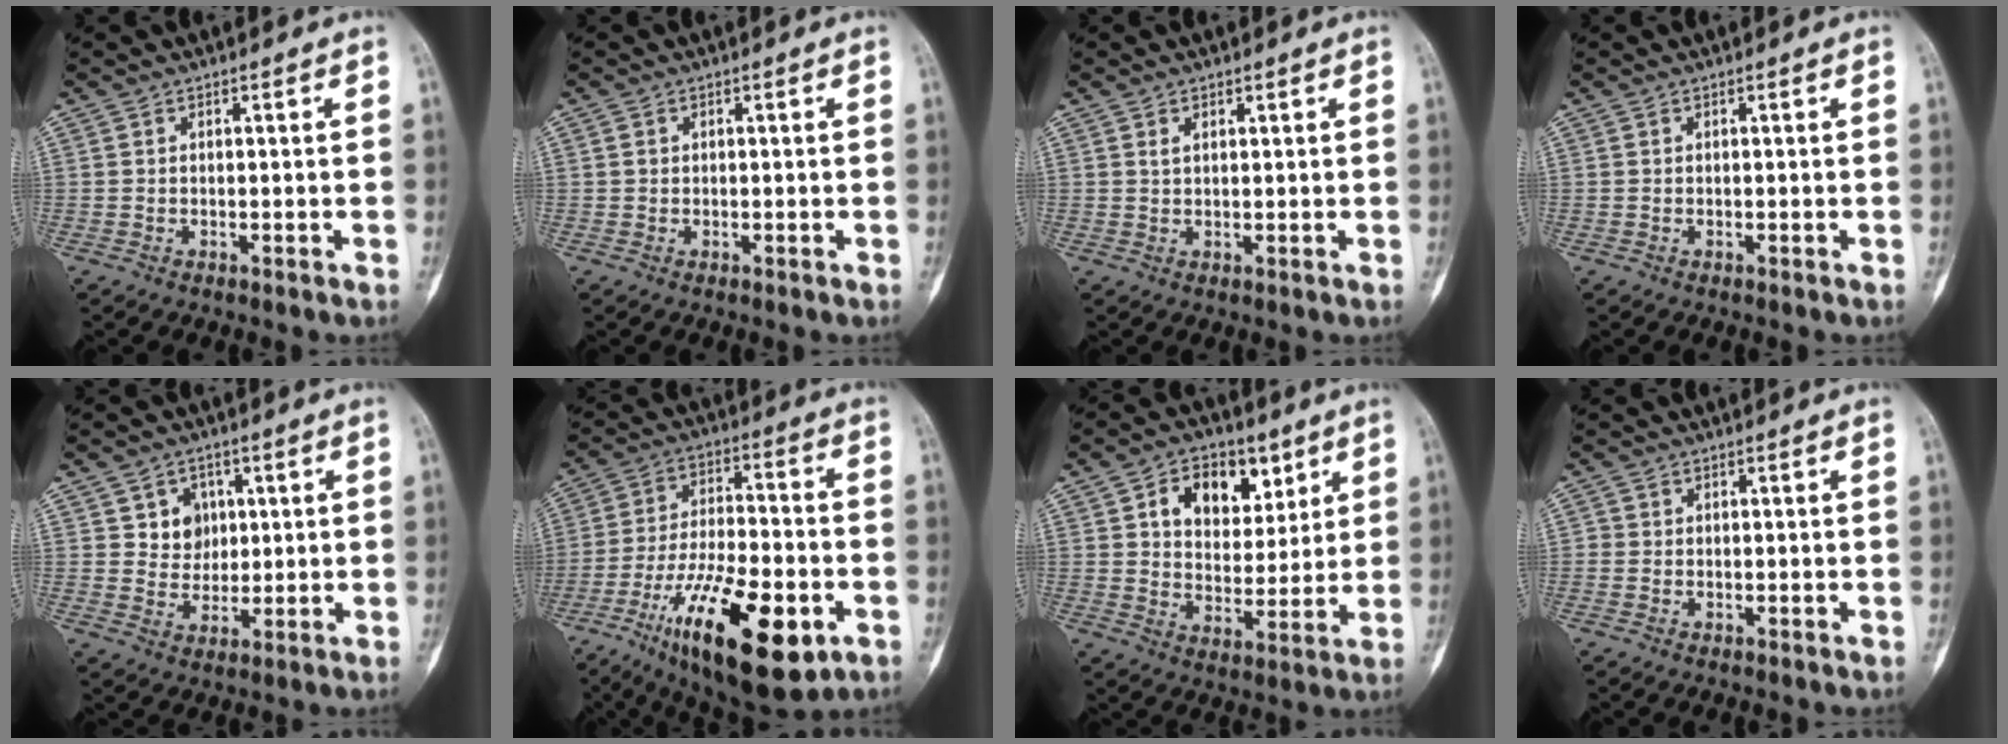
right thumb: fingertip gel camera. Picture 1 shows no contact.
{"total": 0.8, "force": [0.2, 0.7, 0.4], "torque": [-0.004, 0.001, 0.002]}
{"total": 1.4, "force": [0.7, 0.8, 0.9], "torque": [-0.013, 0.000, 0.014]}
{"total": 0.0}
{"total": 6.1, "force": [1.9, 5.4, 2.1], "torque": [0.000, -0.004, 0.032]}
{"total": 22.8, "force": [-9.6, 8.4, 18.9], "torque": [-0.324, 0.028, -0.150]}
{"total": 12.6, "force": [5.4, 8.7, 7.3], "torque": [-0.066, -0.018, 0.087]}
{"total": 0.8, "force": [-0.2, 0.7, 0.1], "torque": [0.002, 0.003, -0.006]}